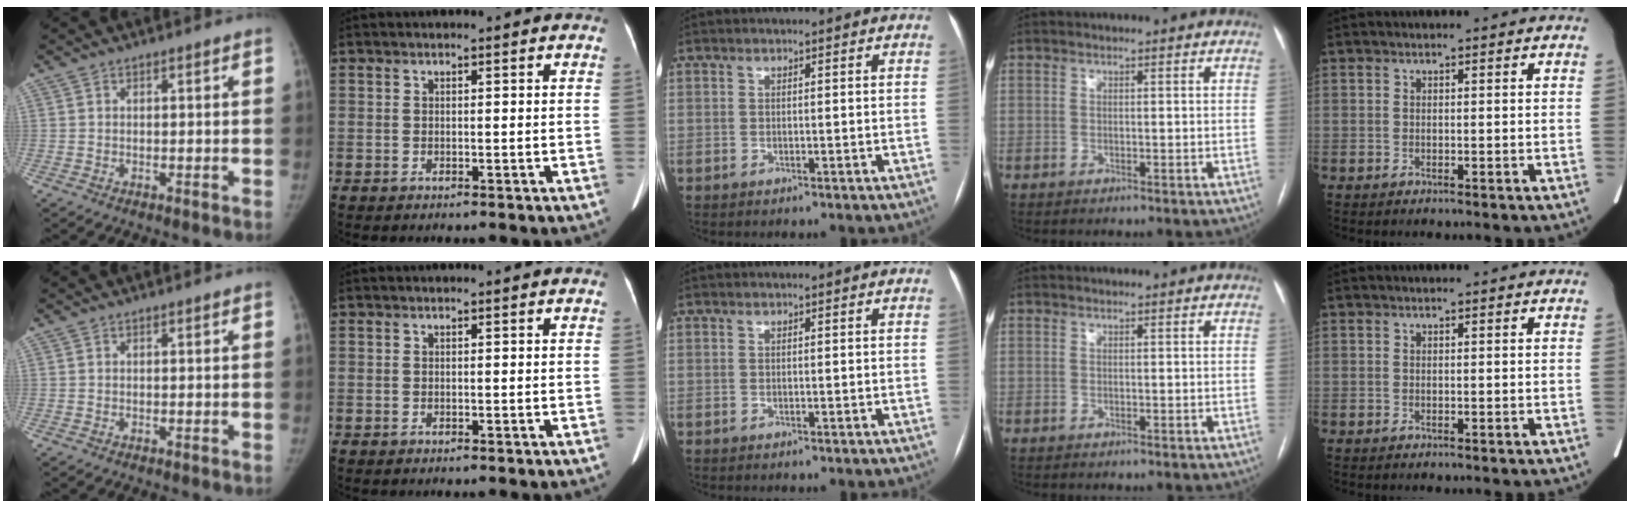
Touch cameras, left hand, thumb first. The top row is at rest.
{}